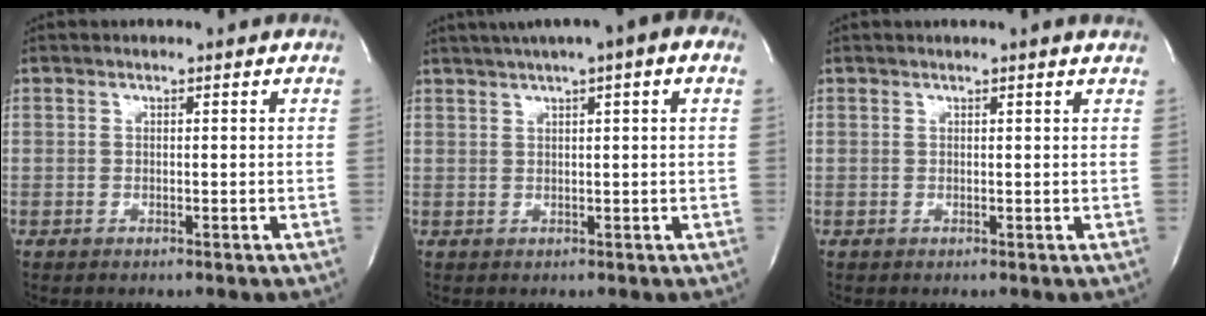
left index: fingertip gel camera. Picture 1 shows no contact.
{"total": 9.2, "force": [5.4, 0.8, 7.4], "torque": [-0.115, 0.038, 0.073]}
{"total": 2.3, "force": [2.0, -0.5, 0.9], "torque": [-0.018, 0.006, 0.022]}